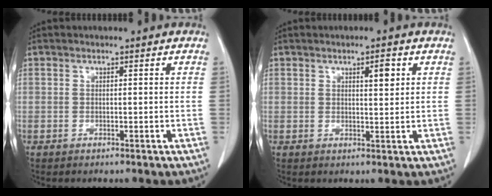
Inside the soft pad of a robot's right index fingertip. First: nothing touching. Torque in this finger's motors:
{"motor_torque": [0.08, 0.02, 0.04, 0.01]}